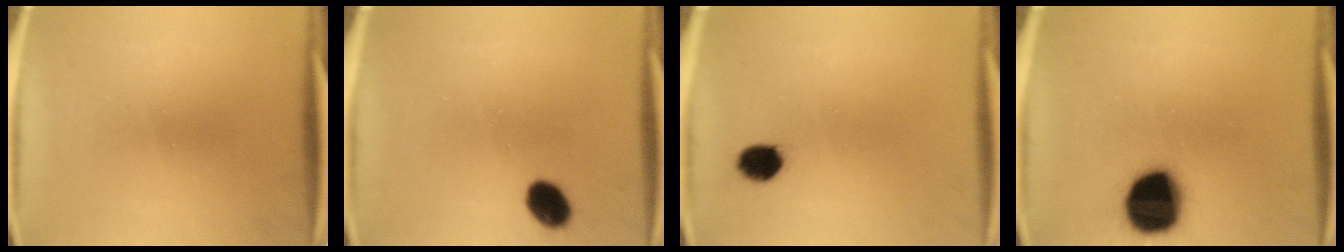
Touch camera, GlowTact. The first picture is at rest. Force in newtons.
{"total": 5.8}
{"total": 4.6}
{"total": 18.0}